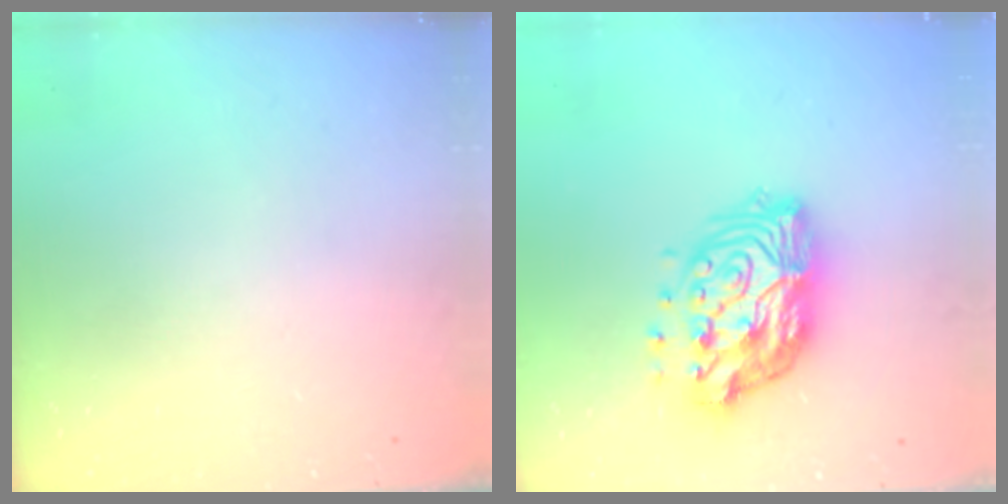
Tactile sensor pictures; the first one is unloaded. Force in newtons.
{"total": 16.0, "press": 16.0, "slide": 1.1}